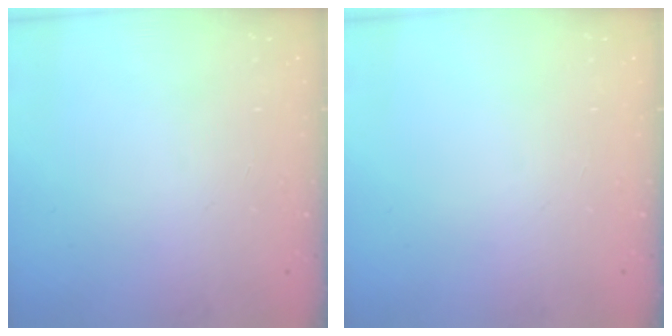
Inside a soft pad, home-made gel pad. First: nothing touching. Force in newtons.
{"total": 0.0}